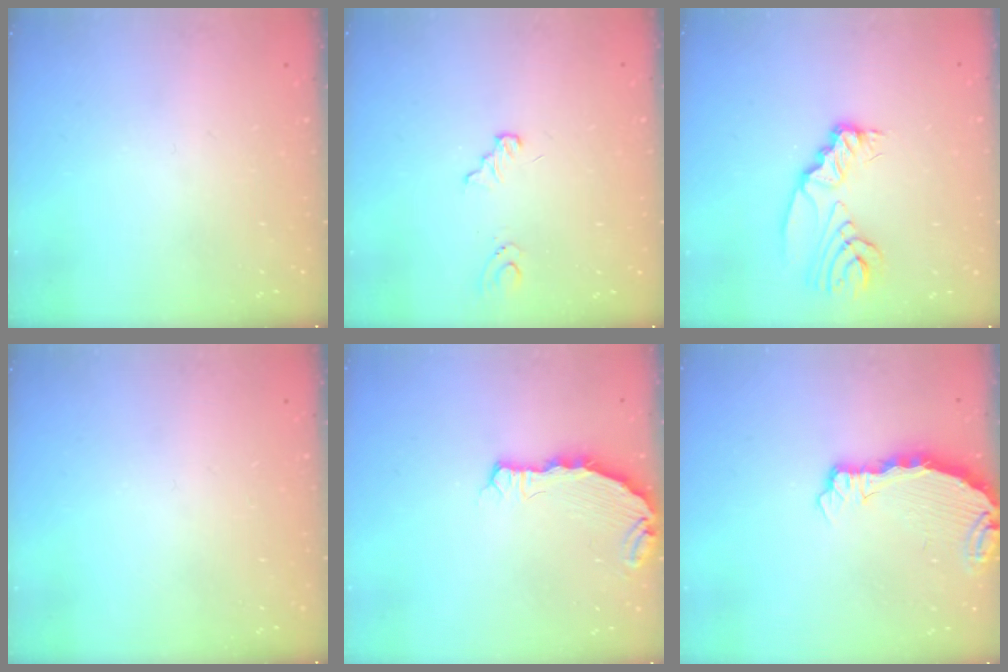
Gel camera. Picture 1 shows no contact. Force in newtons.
{"total": 4.4, "press": 4.3, "slide": 1.1}
{"total": 9.7, "press": 9.7, "slide": 0.8}
{"total": 0.0}
{"total": 5.6, "press": 4.8, "slide": 3.0}
{"total": 3.9, "press": 3.9, "slide": 0.4}